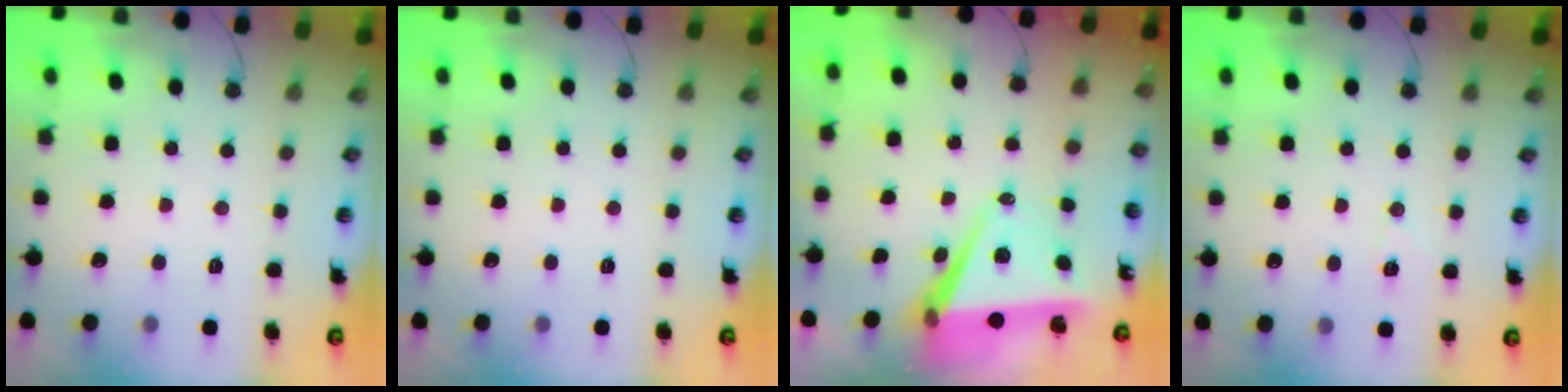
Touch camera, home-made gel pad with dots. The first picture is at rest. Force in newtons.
{"total": 0.0}
{"total": 7.7, "press": 6.3, "slide": 4.3}
{"total": 6.3, "press": 6.2, "slide": 1.1}